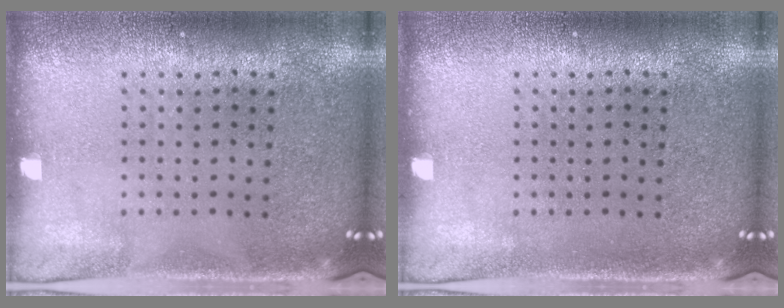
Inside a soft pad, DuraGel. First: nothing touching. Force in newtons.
{"total": 0.0}